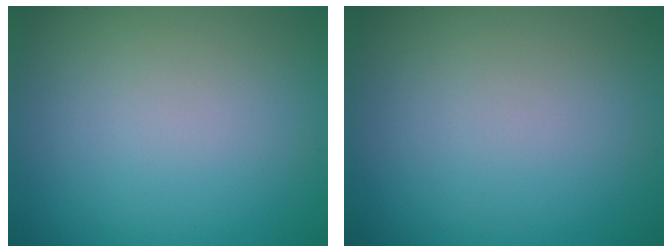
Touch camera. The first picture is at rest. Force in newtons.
{"total": 0.0}